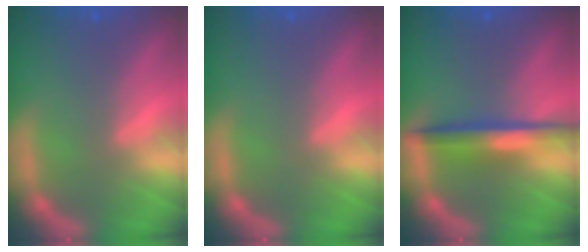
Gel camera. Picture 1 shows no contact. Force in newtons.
{"total": 0.0}
{"total": 4.5}